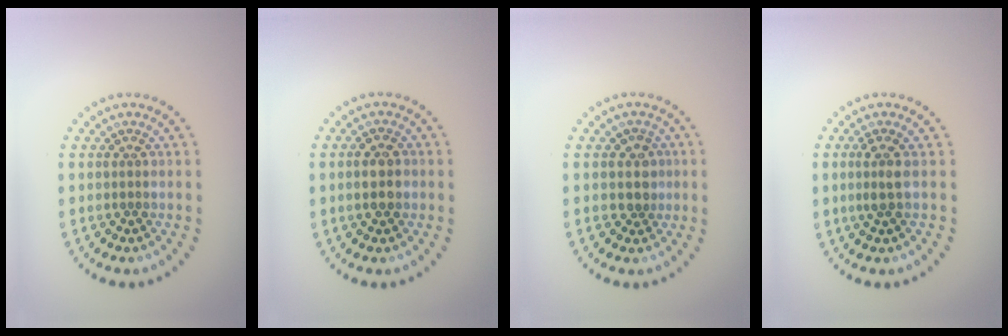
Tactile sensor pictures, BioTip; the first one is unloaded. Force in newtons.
{"total": 2.1, "press": 2.1, "slide": 0.2}
{"total": 1.7, "press": 1.4, "slide": 0.9}
{"total": 1.7, "press": 1.2, "slide": 1.1}